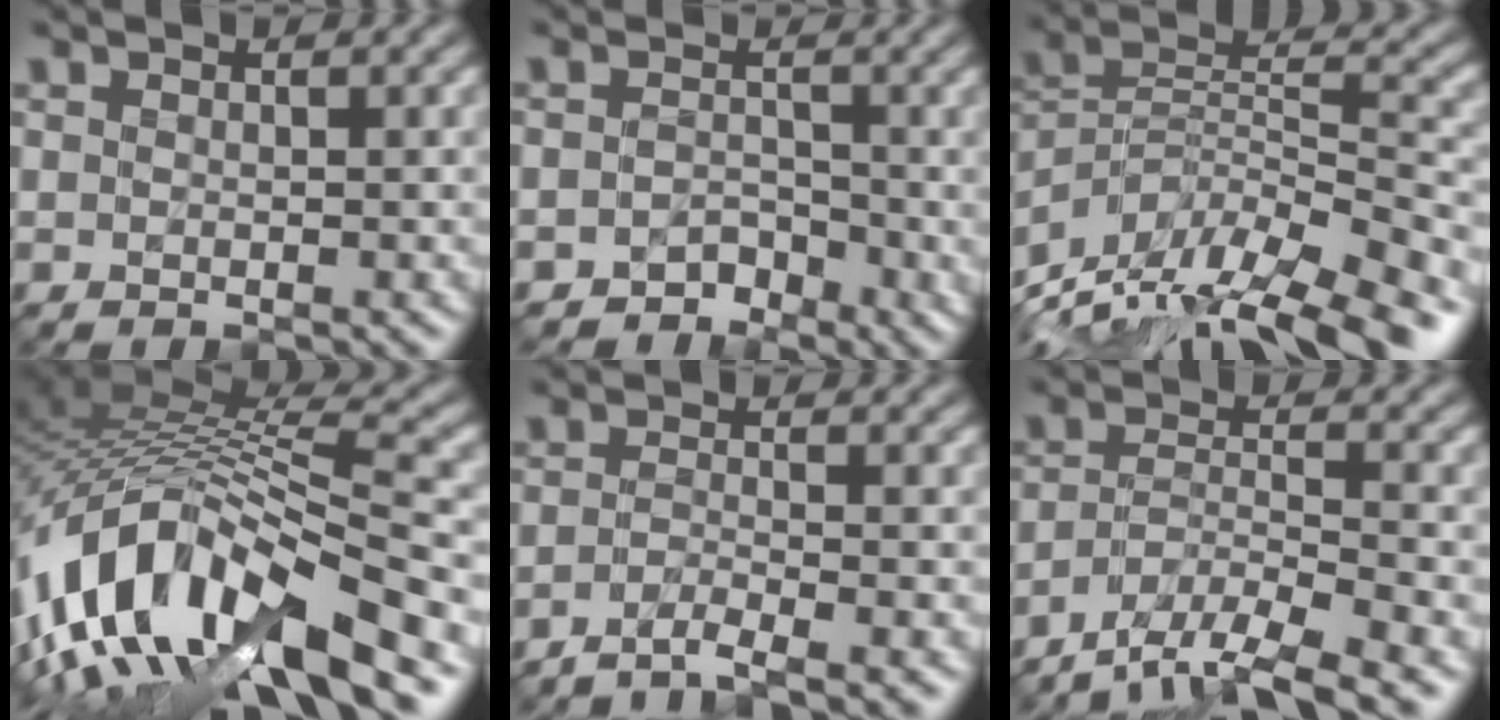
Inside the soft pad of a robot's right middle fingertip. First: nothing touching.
{"total": 1.8, "force": [-1.5, 0.9, 0.0], "torque": [0.006, 0.003, -0.026]}
{"total": 15.4, "force": [-12.3, 4.7, 7.9], "torque": [-0.133, 0.018, -0.191]}
{"total": 13.9, "force": [-7.8, 5.6, 10.1], "torque": [-0.200, 0.021, -0.143]}
{"total": 2.7, "force": [-2.1, 0.3, 1.6], "torque": [-0.020, -0.006, -0.055]}
{"total": 7.5, "force": [-6.3, 1.3, 3.8], "torque": [-0.067, -0.003, -0.113]}